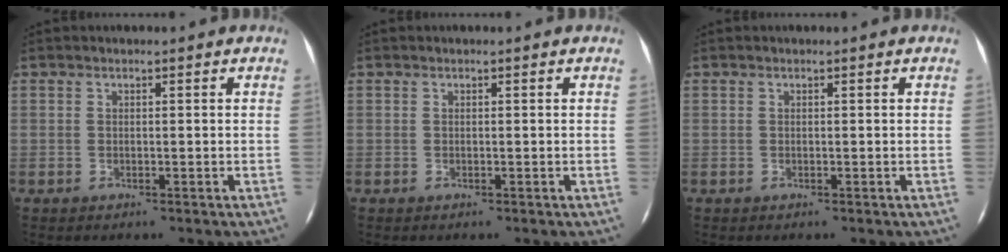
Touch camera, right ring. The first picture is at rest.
{"total": 0.0}
{"total": 0.0}